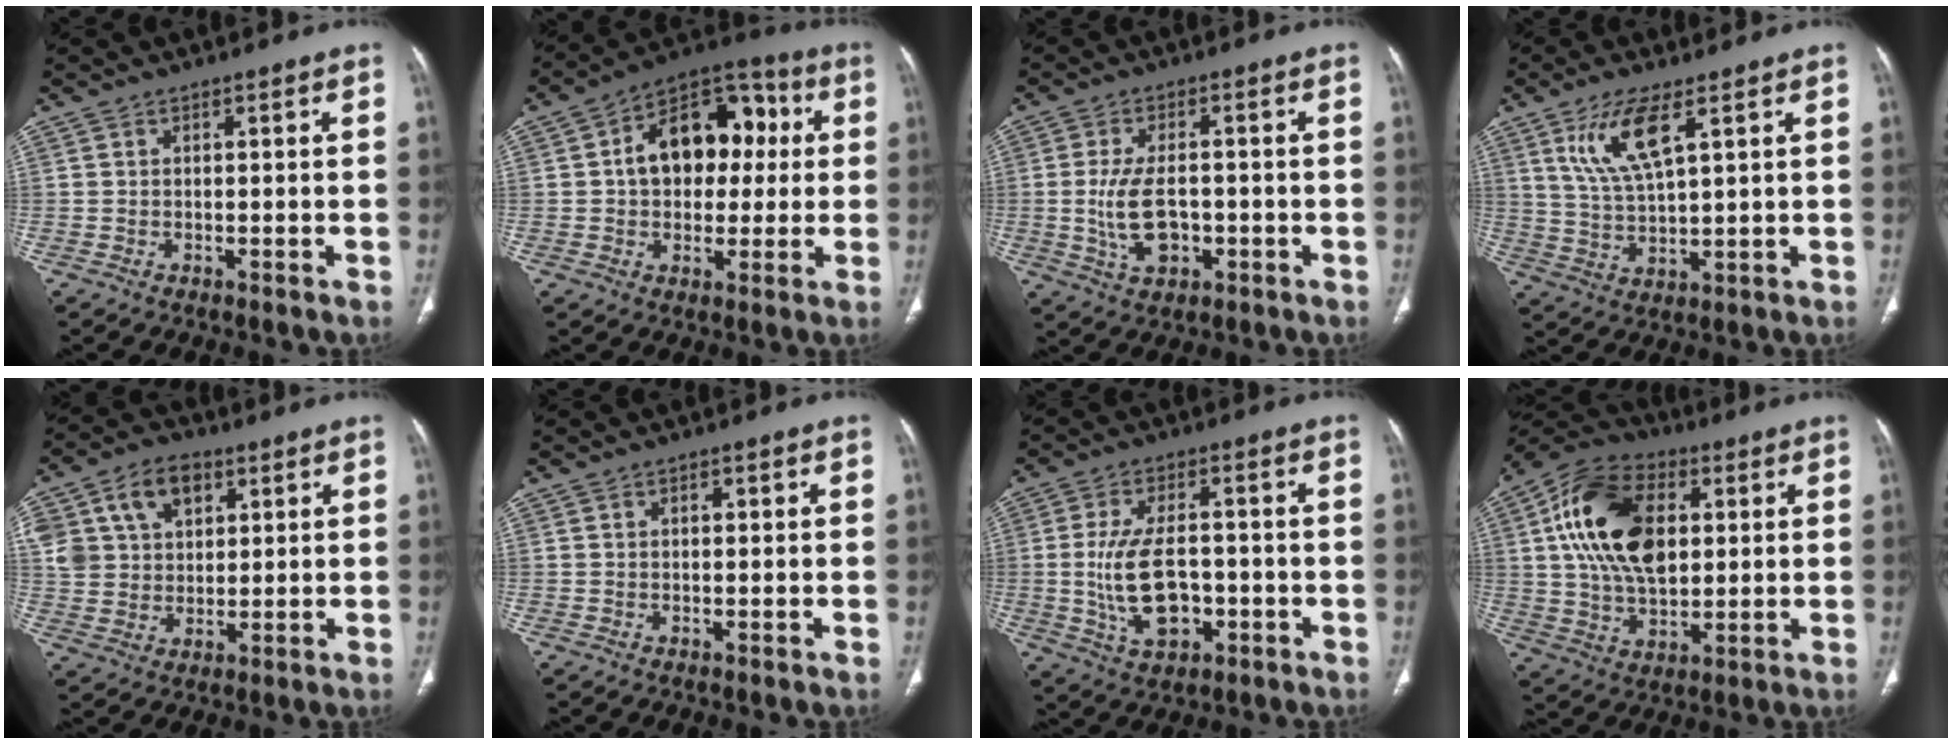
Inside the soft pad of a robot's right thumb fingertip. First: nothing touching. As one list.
[{"total": 16.8, "force": [2.2, 11.3, 12.2], "torque": [-0.136, 0.032, 0.027]}, {"total": 8.3, "force": [-1.2, 4.6, 6.8], "torque": [-0.130, 0.003, -0.014]}, {"total": 9.4, "force": [4.5, 2.7, 7.9], "torque": [-0.165, -0.021, 0.099]}, {"total": 13.4, "force": [5.3, 9.6, 7.7], "torque": [-0.121, 0.002, 0.102]}, {"total": 1.3, "force": [0.4, 0.7, 1.0], "torque": [-0.017, 0.003, 0.007]}, {"total": 11.4, "force": [-1.7, 6.3, 9.4], "torque": [-0.168, 0.007, -0.020]}, {"total": 19.8, "force": [4.3, 12.3, 15.0], "torque": [-0.253, 0.003, 0.074]}]